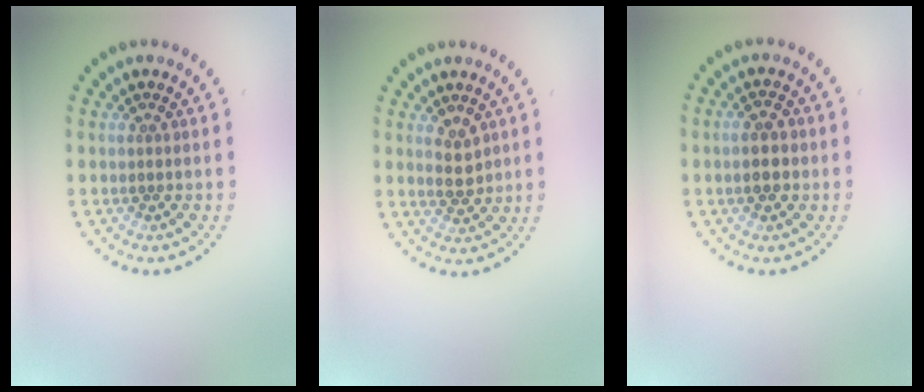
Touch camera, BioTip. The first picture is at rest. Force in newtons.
{"total": 2.2, "press": 2.1, "slide": 0.6}
{"total": 2.5, "press": 2.5, "slide": 0.2}